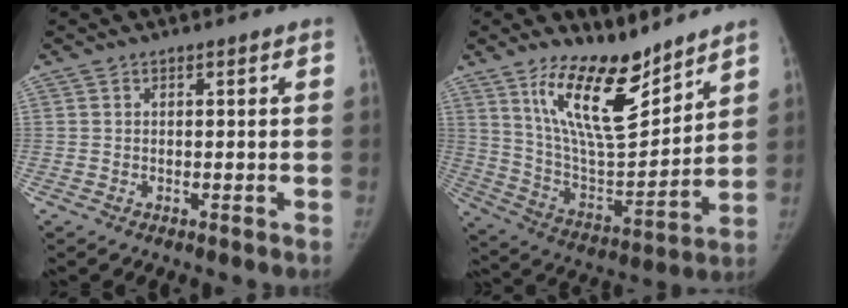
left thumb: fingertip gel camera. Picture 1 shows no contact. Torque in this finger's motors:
{"motor_torque": [0.38, 0.20, 1.50, -1.27, 0.49]}